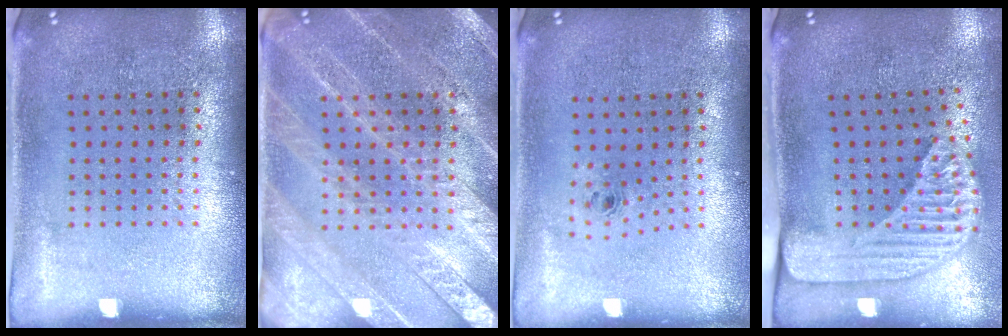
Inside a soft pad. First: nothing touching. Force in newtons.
{"total": 3.4, "press": 3.3, "slide": 1.0}
{"total": 0.7, "press": 0.3, "slide": 0.6}
{"total": 2.4, "press": 1.7, "slide": 1.6}